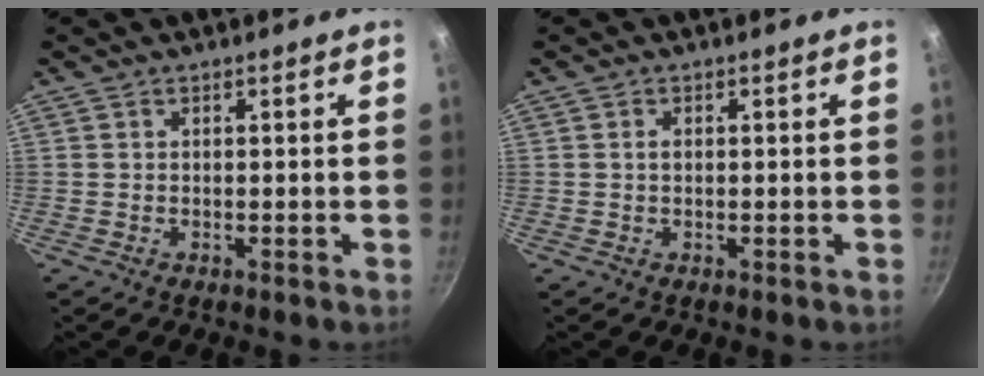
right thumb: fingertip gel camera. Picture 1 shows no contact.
{"total": 1.0, "force": [0.2, 0.5, 0.8], "torque": [-0.016, 0.000, 0.004]}